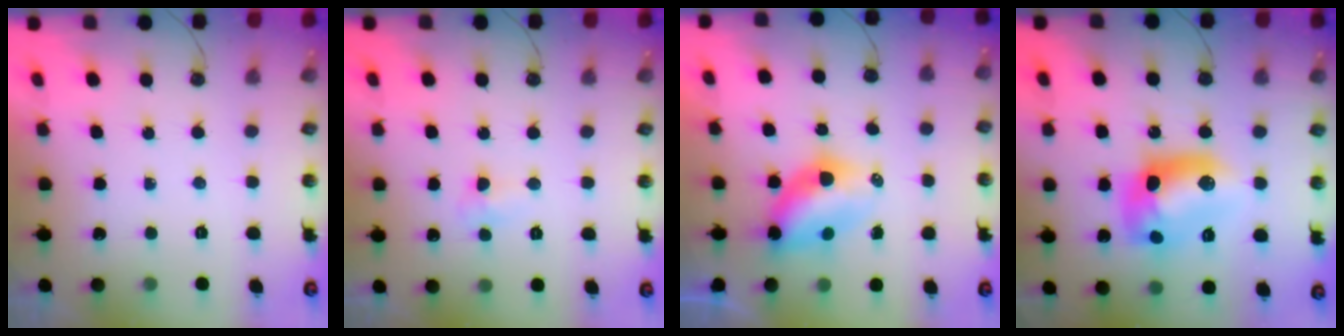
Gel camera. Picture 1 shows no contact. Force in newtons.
{"total": 4.6, "press": 4.5, "slide": 0.8}
{"total": 6.7, "press": 6.7, "slide": 0.7}
{"total": 12.6, "press": 12.6, "slide": 0.8}